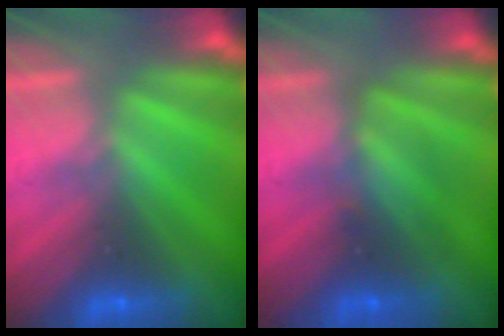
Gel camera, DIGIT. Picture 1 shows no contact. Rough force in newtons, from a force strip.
{"total": 2.4}